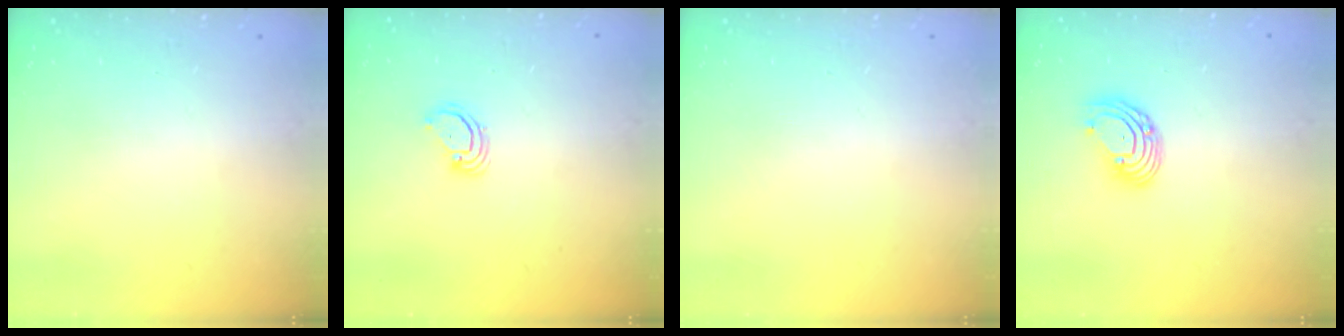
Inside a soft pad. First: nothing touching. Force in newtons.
{"total": 2.9, "press": 2.9, "slide": 0.2}
{"total": 0.0}
{"total": 7.3, "press": 7.3, "slide": 0.8}